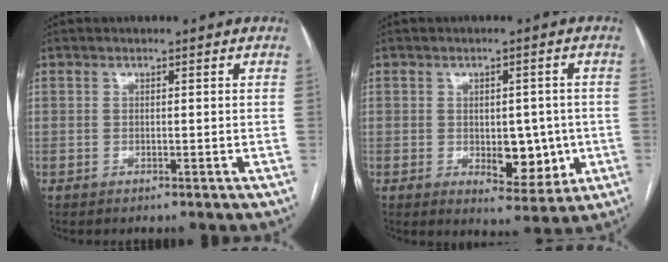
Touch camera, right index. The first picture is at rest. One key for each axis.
{"total": 7.3, "fx": -1.0, "fy": 4.0, "fz": 6.1, "tx": -0.068, "ty": 0.002, "tz": -0.001}